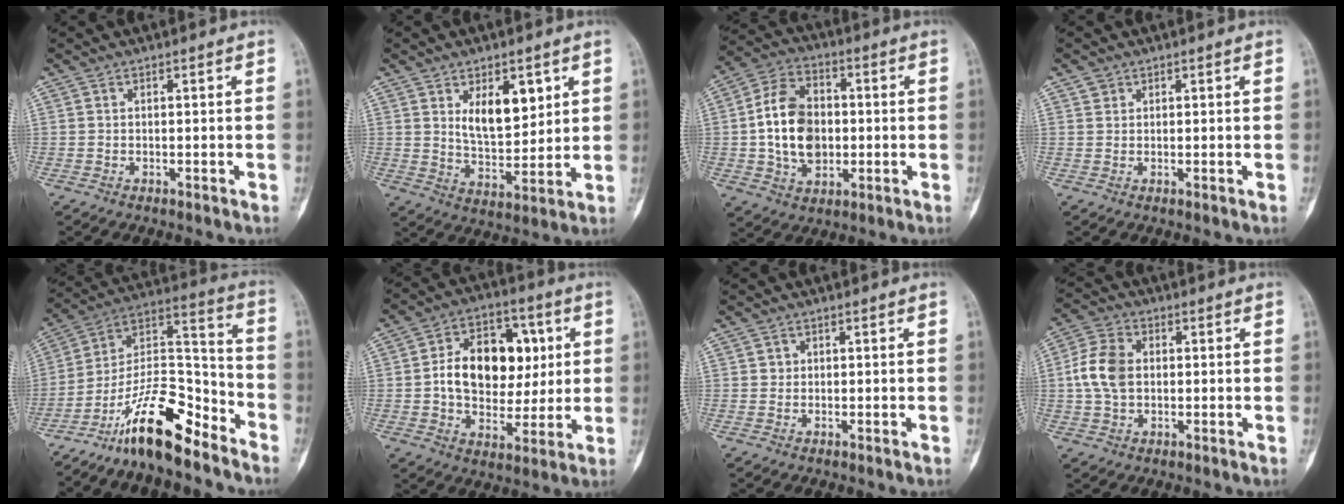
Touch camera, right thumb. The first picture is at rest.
{"total": 10.2, "force": [4.1, 5.4, 7.7], "torque": [-0.091, -0.034, 0.075]}
{"total": 14.1, "force": [-0.4, 10.0, 9.9], "torque": [-0.157, 0.017, -0.007]}
{"total": 1.3, "force": [0.7, 1.0, 0.1], "torque": [0.012, -0.002, 0.009]}
{"total": 18.0, "force": [-12.8, 5.9, 11.1], "torque": [-0.171, 0.110, -0.227]}
{"total": 17.5, "force": [2.3, 12.2, 12.3], "torque": [-0.149, 0.015, 0.035]}
{"total": 1.1, "force": [0.2, 1.1, 0.2], "torque": [0.005, 0.002, 0.003]}
{"total": 8.6, "force": [0.4, 6.1, 6.0], "torque": [-0.118, 0.014, 0.004]}